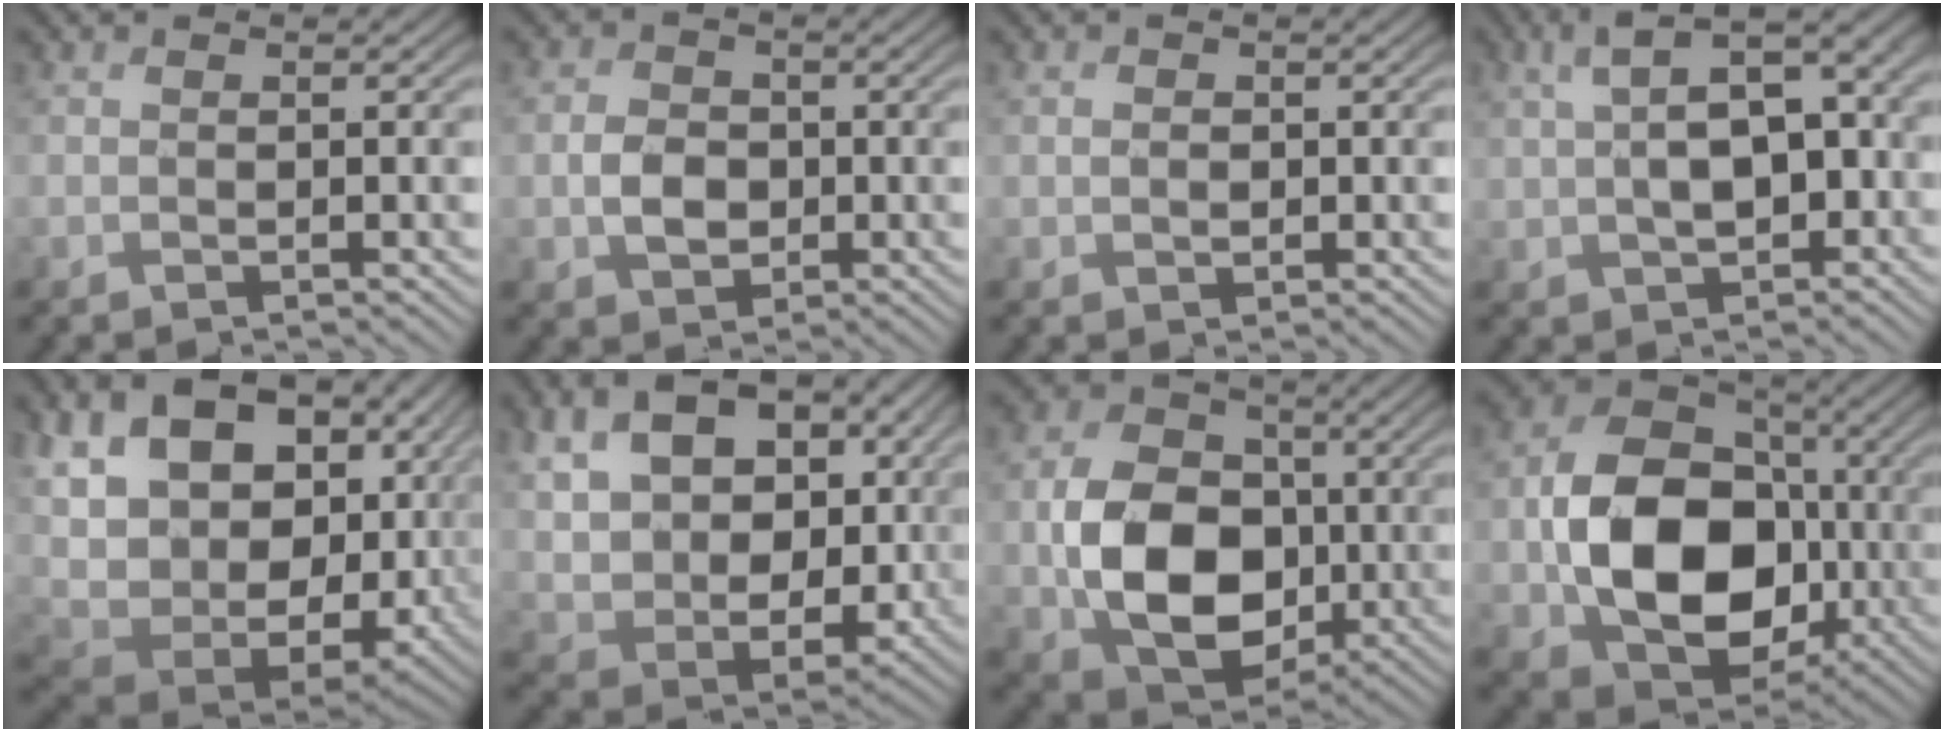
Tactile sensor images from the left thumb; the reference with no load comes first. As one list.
[{"total": 4.0, "force": [-1.0, 3.2, 2.1], "torque": [-0.041, -0.006, -0.022]}, {"total": 1.1, "force": [-0.2, 0.9, 0.4], "torque": [-0.011, -0.004, -0.003]}, {"total": 10.9, "force": [0.8, 6.0, 9.0], "torque": [-0.171, 0.001, 0.016]}, {"total": 18.6, "force": [2.7, 13.2, 12.8], "torque": [-0.255, -0.024, 0.095]}, {"total": 14.3, "force": [2.8, 10.4, 9.5], "torque": [-0.207, -0.006, 0.069]}, {"total": 12.1, "force": [-1.6, 9.2, 7.7], "torque": [-0.153, -0.013, -0.028]}, {"total": 14.7, "force": [-2.5, 11.4, 8.9], "torque": [-0.152, -0.016, -0.045]}]